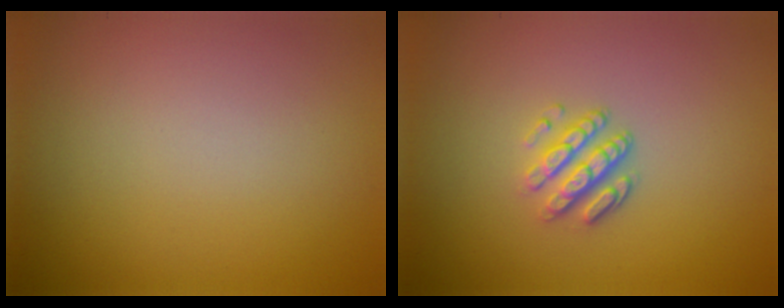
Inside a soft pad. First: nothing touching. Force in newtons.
{"total": 3.3, "press": 2.4, "slide": 2.2}